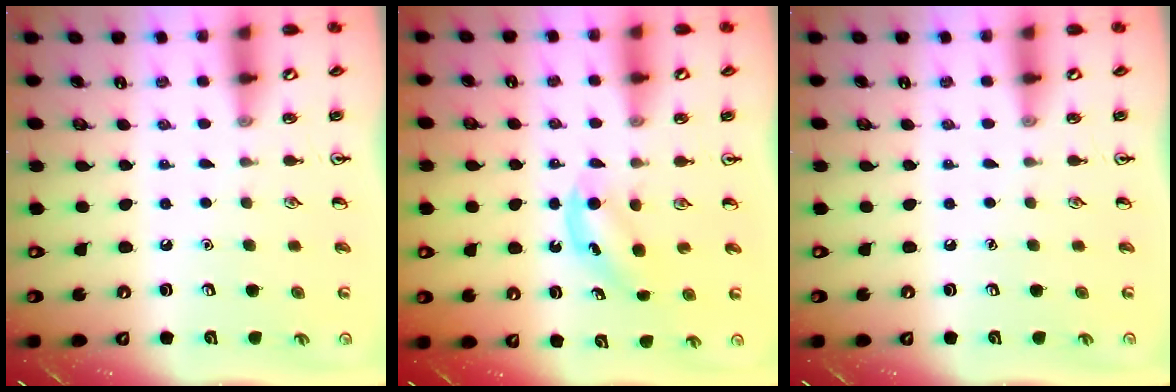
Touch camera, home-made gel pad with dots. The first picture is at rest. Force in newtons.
{"total": 4.5, "press": 4.2, "slide": 1.5}
{"total": 0.0}